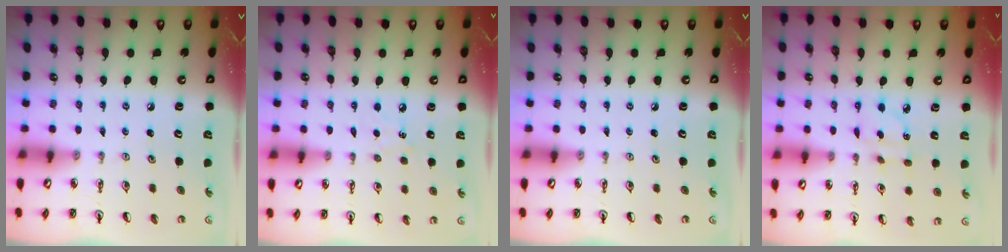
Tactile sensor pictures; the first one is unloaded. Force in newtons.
{"total": 5.6, "press": 5.5, "slide": 0.7}
{"total": 0.0}
{"total": 3.4, "press": 3.4, "slide": 0.1}